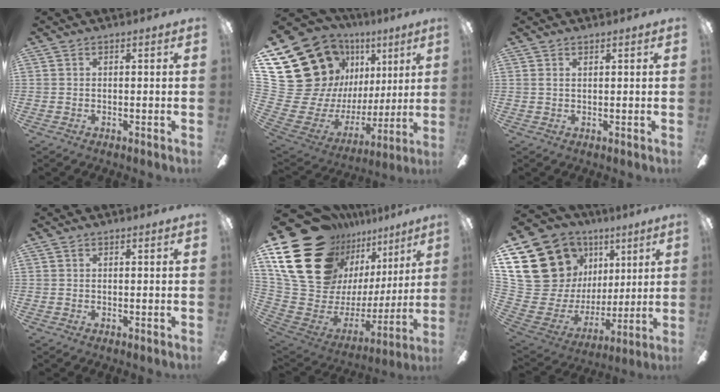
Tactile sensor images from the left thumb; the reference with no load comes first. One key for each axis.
{"total": 24.9, "fx": 11.0, "fy": 18.9, "fz": 12.0, "tx": -0.241, "ty": -0.094, "tz": 0.252}
{"total": 0.8, "fx": 0.6, "fy": 0.2, "fz": 0.5, "tx": -0.012, "ty": 0.001, "tz": 0.011}
{"total": 0.0}
{"total": 26.5, "fx": 14.2, "fy": 17.0, "fz": 14.5, "tx": -0.258, "ty": -0.103, "tz": 0.299}
{"total": 23.2, "fx": 9.6, "fy": 18.9, "fz": 9.4, "tx": -0.185, "ty": -0.071, "tz": 0.222}